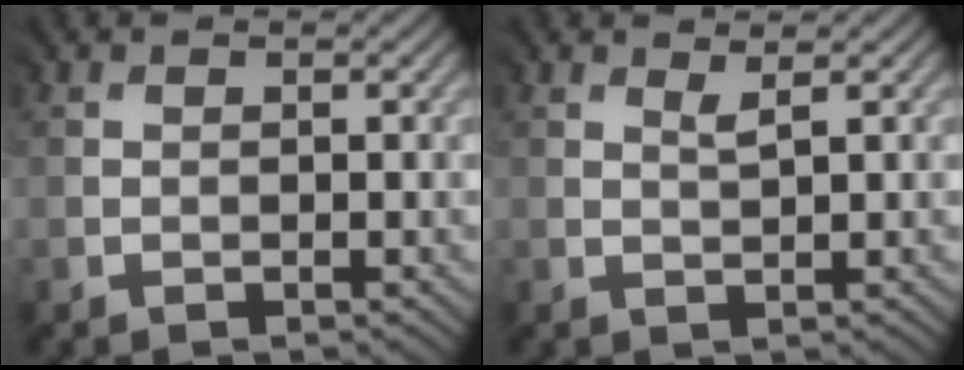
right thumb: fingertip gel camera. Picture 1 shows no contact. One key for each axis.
{"total": 1.1, "fx": 1.0, "fy": -0.1, "fz": 0.4, "tx": -0.014, "ty": -0.001, "tz": 0.020}